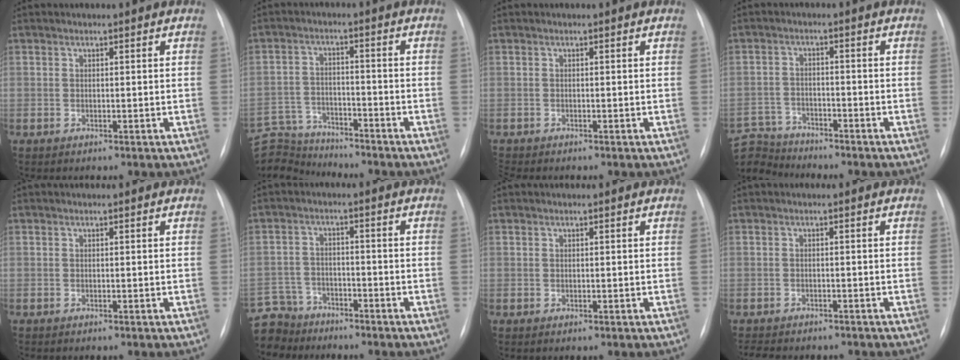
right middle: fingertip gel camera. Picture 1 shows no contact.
{"total": 11.6, "force": [-11.4, 1.7, 1.1], "torque": [-0.032, 0.018, -0.198]}
{"total": 1.5, "force": [-1.5, 0.1, 0.2], "torque": [0.001, -0.004, -0.021]}
{"total": 9.1, "force": [-8.8, 2.1, 0.3], "torque": [-0.022, 0.012, -0.167]}
{"total": 0.0}
{"total": 8.4, "force": [-7.5, 3.6, -0.1], "torque": [-0.010, 0.007, -0.139]}
{"total": 0.0}
{"total": 7.8, "force": [-6.8, 2.4, 3.1], "torque": [-0.053, -0.003, -0.086]}